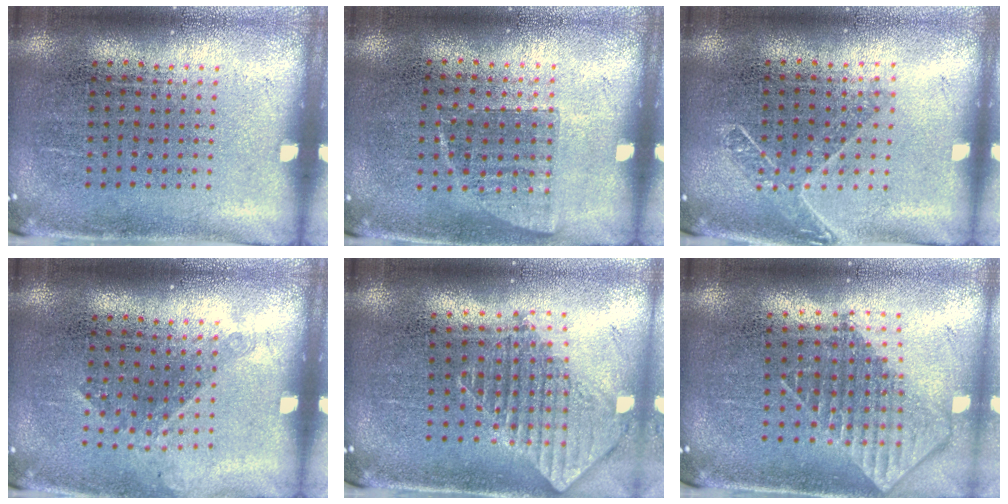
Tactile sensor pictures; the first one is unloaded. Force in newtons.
{"total": 0.7, "press": 0.7, "slide": 0.2}
{"total": 1.4, "press": 1.1, "slide": 0.8}
{"total": 1.1, "press": 0.8, "slide": 0.6}
{"total": 1.9, "press": 1.5, "slide": 1.2}
{"total": 1.9, "press": 1.5, "slide": 1.1}